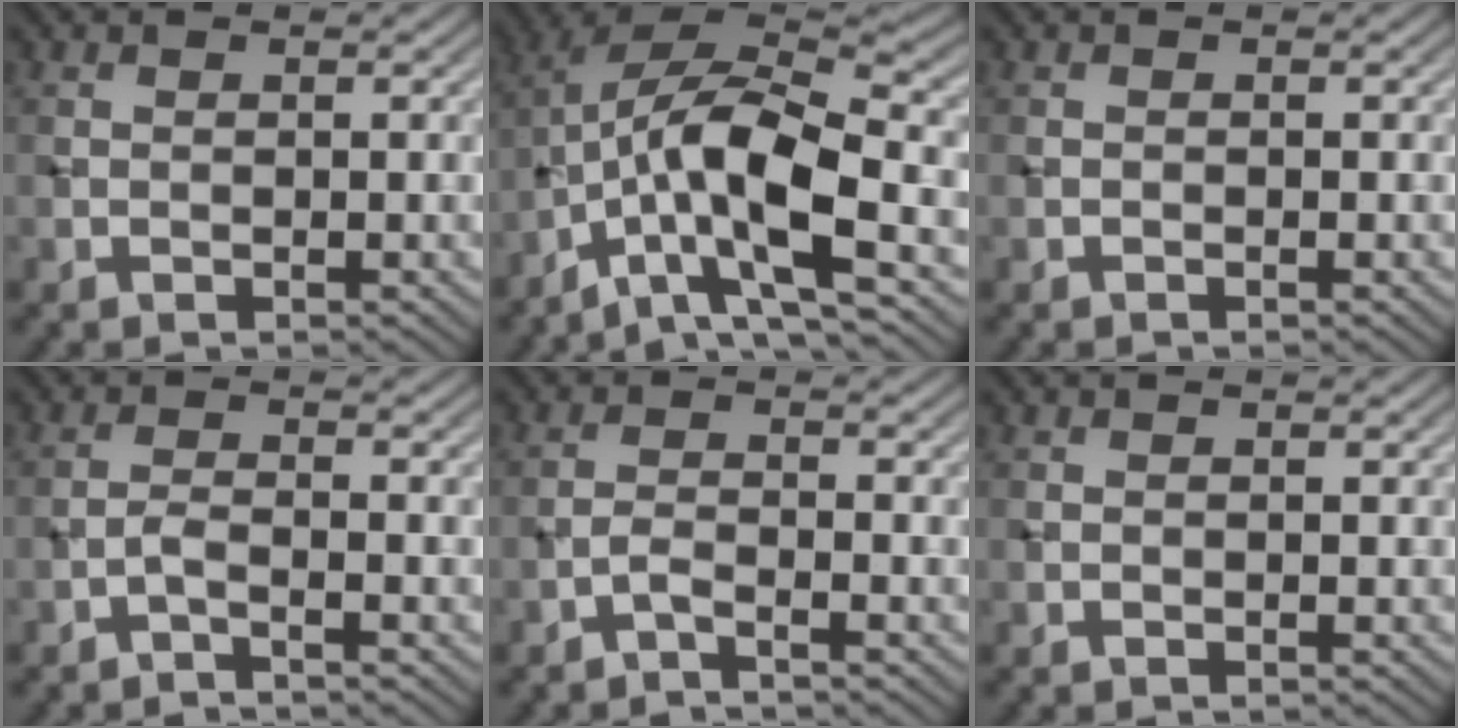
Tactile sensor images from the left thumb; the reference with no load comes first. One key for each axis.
{"total": 13.7, "fx": -4.8, "fy": 4.8, "fz": 11.9, "tx": -0.225, "ty": 0.003, "tz": -0.092}
{"total": 0.0}
{"total": 1.8, "fx": -1.3, "fy": 0.2, "fz": 1.2, "tx": -0.024, "ty": 0.007, "tz": -0.034}
{"total": 1.9, "fx": -1.5, "fy": 0.1, "fz": 1.2, "tx": -0.021, "ty": 0.005, "tz": -0.039}
{"total": 0.0}